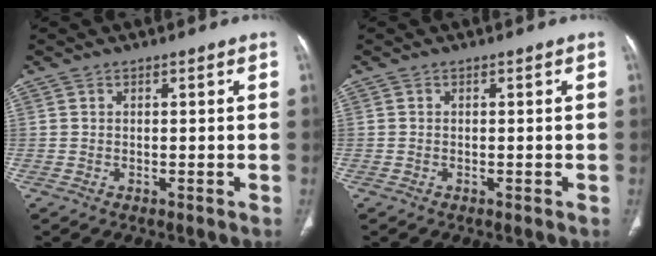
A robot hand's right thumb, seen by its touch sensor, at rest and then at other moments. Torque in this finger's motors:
{"motor_torque": [0.16, 0.16, -0.01, -0.01, 0.00]}